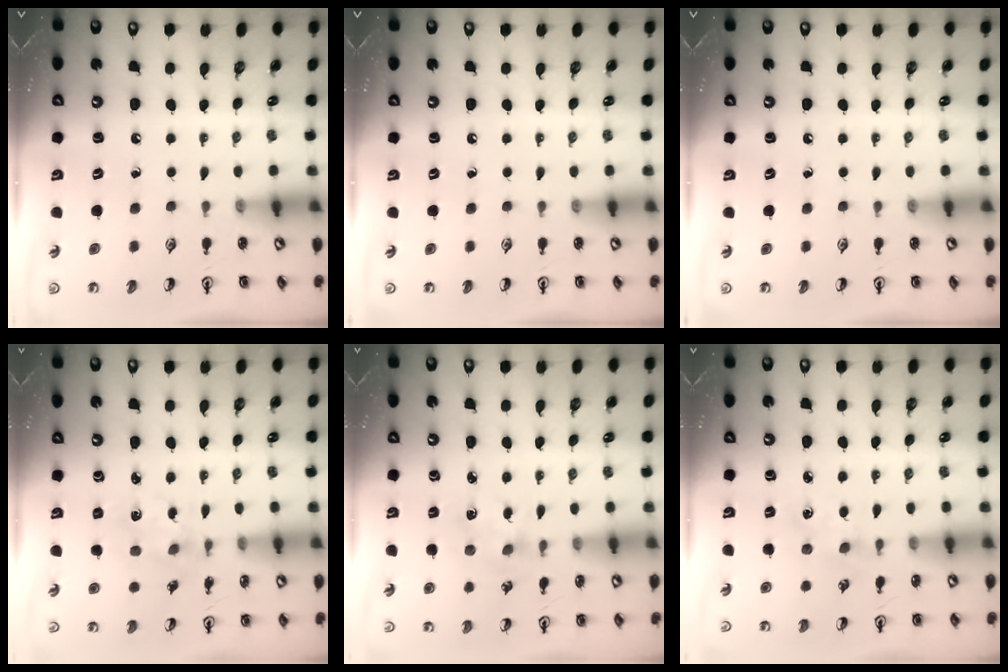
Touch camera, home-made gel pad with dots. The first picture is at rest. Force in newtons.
{"total": 0.0}
{"total": 0.0}
{"total": 2.0, "press": 1.9, "slide": 0.4}
{"total": 2.4, "press": 2.4, "slide": 0.0}
{"total": 2.9, "press": 2.9, "slide": 0.4}